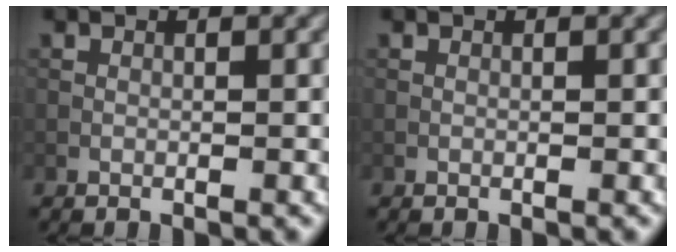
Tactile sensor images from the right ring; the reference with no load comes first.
{"total": 0.0}